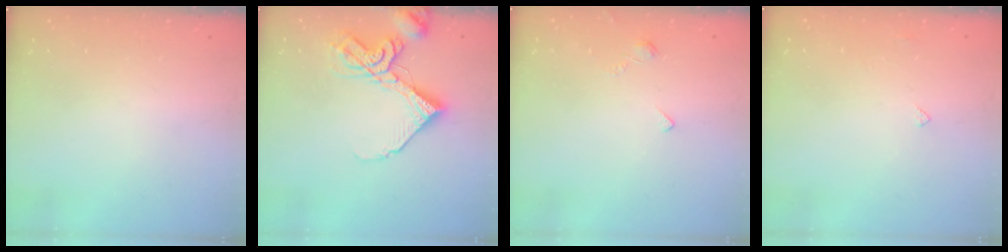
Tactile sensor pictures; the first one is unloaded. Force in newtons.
{"total": 12.1, "press": 12.0, "slide": 1.3}
{"total": 1.6, "press": 1.5, "slide": 0.5}
{"total": 2.8, "press": 2.7, "slide": 0.4}